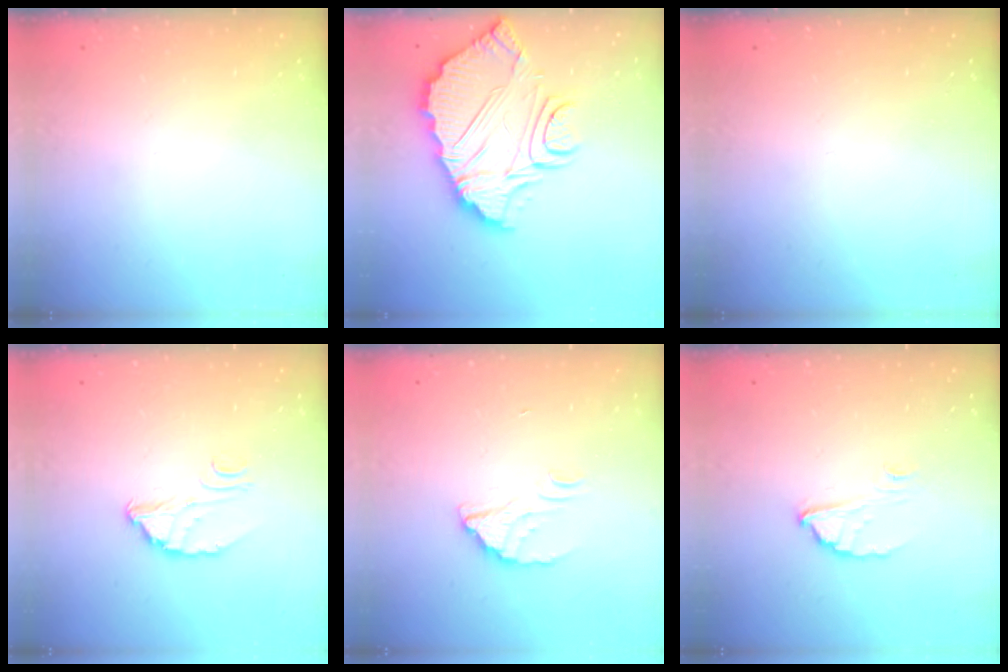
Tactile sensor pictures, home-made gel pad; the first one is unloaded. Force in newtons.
{"total": 15.9, "press": 15.8, "slide": 1.4}
{"total": 0.0}
{"total": 2.9, "press": 2.9, "slide": 0.2}
{"total": 2.2, "press": 2.2, "slide": 0.2}
{"total": 4.4, "press": 4.4, "slide": 0.1}